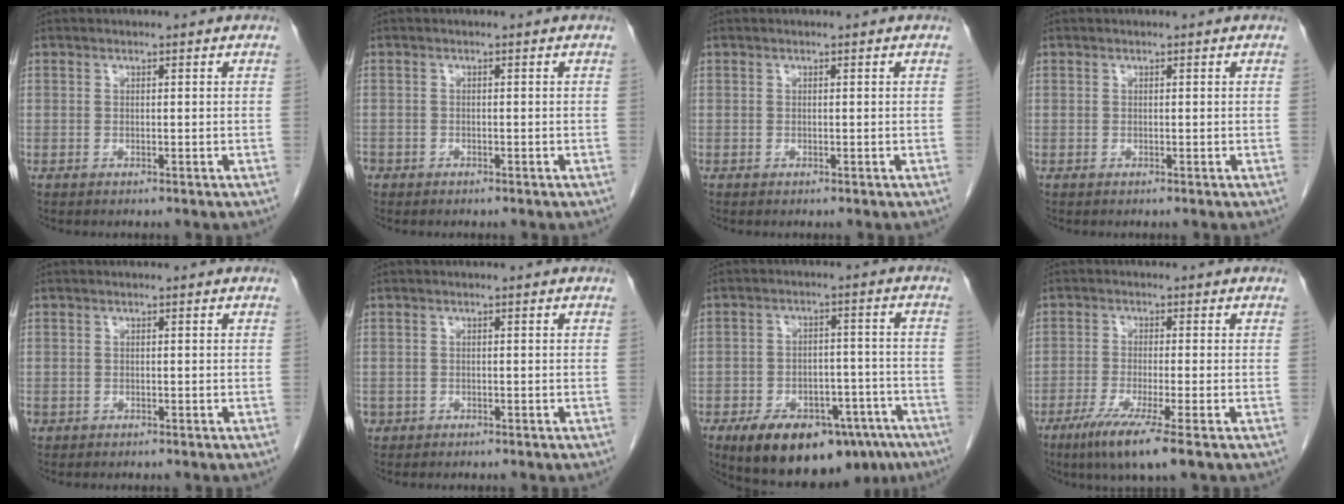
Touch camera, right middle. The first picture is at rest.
{"total": 1.8, "force": [-1.3, 1.2, 0.4], "torque": [-0.011, 0.000, -0.024]}
{"total": 0.0}
{"total": 0.0}
{"total": 0.8, "force": [-0.3, 0.7, 0.2], "torque": [-0.005, 0.003, -0.002]}
{"total": 1.2, "force": [-0.5, 1.0, 0.2], "torque": [-0.004, 0.004, -0.005]}
{"total": 18.5, "force": [-12.4, 8.8, 10.5], "torque": [-0.138, 0.016, -0.172]}
{"total": 7.8, "force": [-4.7, -0.4, 6.3], "torque": [-0.114, -0.026, -0.082]}